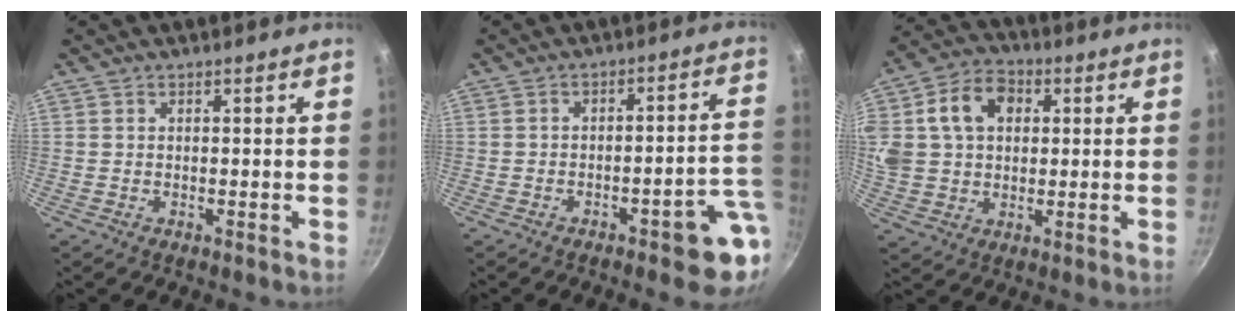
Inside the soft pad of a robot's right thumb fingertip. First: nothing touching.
{"total": 9.7, "force": [-3.4, 2.8, 8.6], "torque": [-0.071, 0.035, -0.039]}
{"total": 18.8, "force": [4.7, 14.4, 11.2], "torque": [-0.230, 0.034, 0.079]}